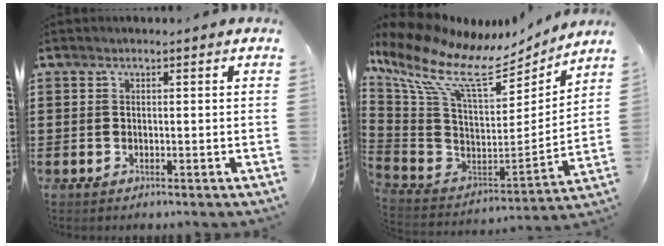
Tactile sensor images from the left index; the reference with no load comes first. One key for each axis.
{"total": 12.3, "fx": 8.0, "fy": 4.4, "fz": 8.3, "tx": -0.201, "ty": -0.059, "tz": 0.134}